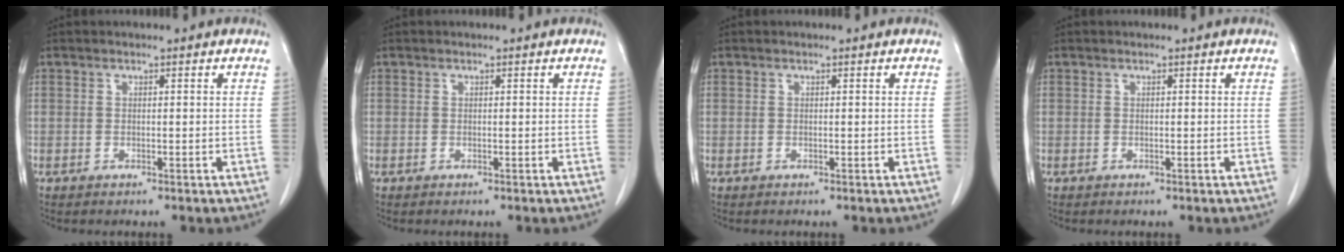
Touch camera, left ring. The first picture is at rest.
{"total": 0.0}
{"total": 0.0}
{"total": 0.0}